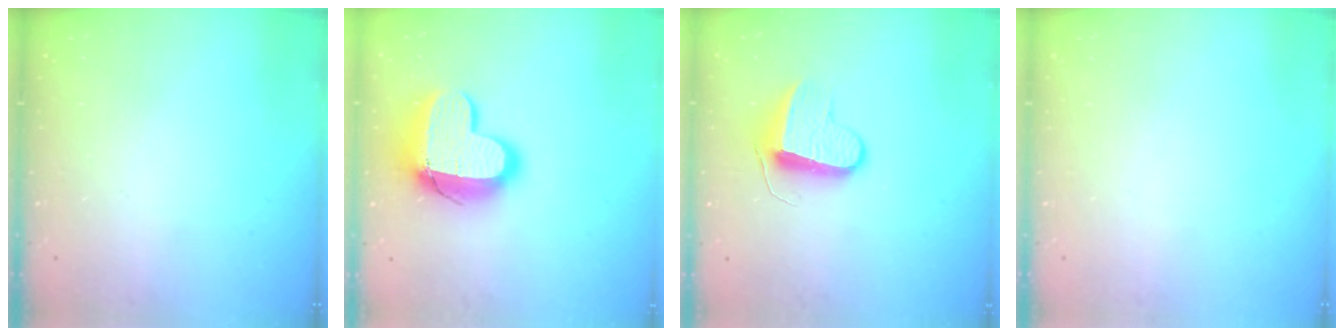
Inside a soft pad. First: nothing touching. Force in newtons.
{"total": 15.2, "press": 15.2, "slide": 1.4}
{"total": 9.0, "press": 9.0, "slide": 0.2}
{"total": 0.0}